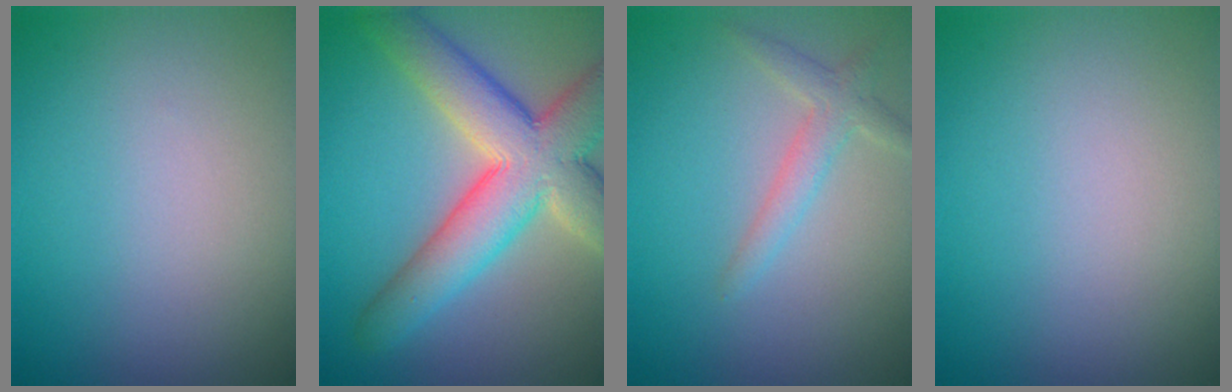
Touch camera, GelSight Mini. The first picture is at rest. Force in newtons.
{"total": 10.0, "press": 9.9, "slide": 0.9}
{"total": 2.2, "press": 2.2, "slide": 0.1}
{"total": 0.0}